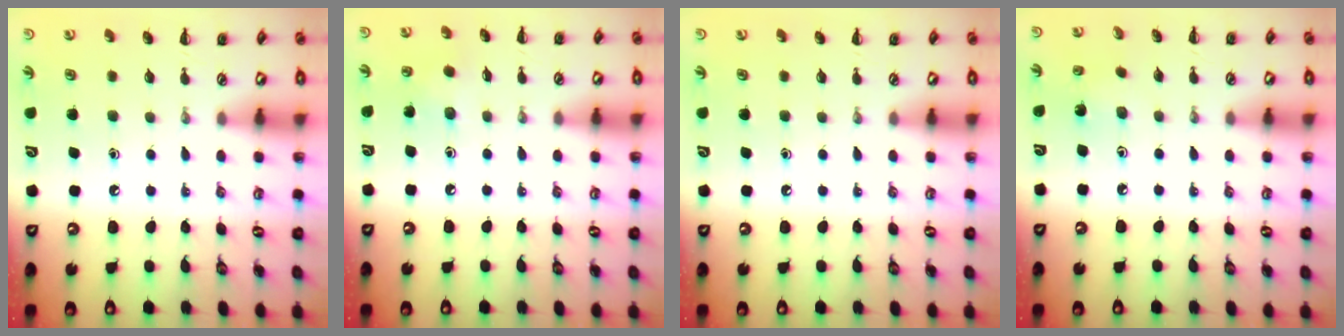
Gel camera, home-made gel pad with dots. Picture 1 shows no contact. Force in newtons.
{"total": 2.8, "press": 2.7, "slide": 0.7}
{"total": 0.0}
{"total": 1.4, "press": 1.3, "slide": 0.5}